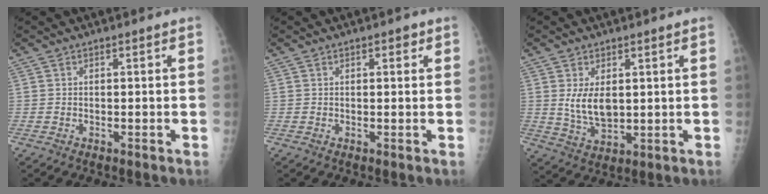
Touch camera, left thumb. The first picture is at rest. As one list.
[{"total": 1.4, "force": [0.9, 0.7, 0.9], "torque": [-0.003, -0.002, 0.009]}, {"total": 6.6, "force": [1.6, 3.8, 5.2], "torque": [-0.082, -0.020, 0.043]}]